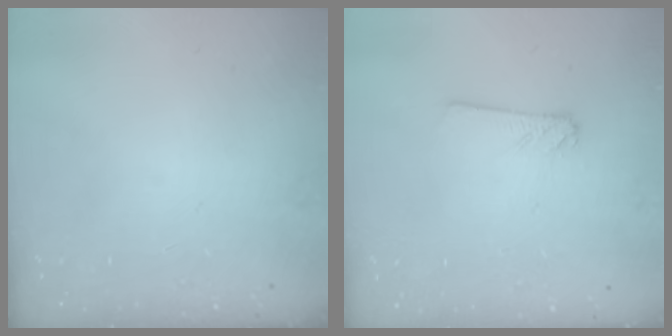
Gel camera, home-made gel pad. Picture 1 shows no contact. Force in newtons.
{"total": 2.4, "press": 2.4, "slide": 0.2}